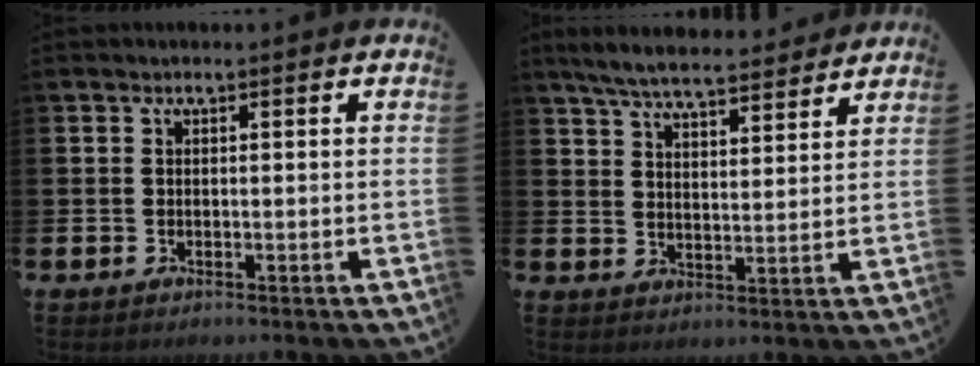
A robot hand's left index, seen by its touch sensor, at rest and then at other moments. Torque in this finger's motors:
{"motor_torque": [1.00, -1.14, 0.20, 0.10]}